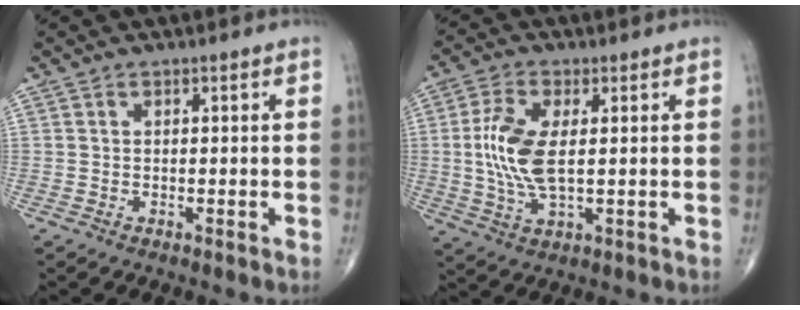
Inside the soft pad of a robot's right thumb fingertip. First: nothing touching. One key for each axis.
{"total": 10.0, "fx": 0.7, "fy": 4.3, "fz": 8.9, "tx": -0.198, "ty": -0.005, "tz": 0.018}